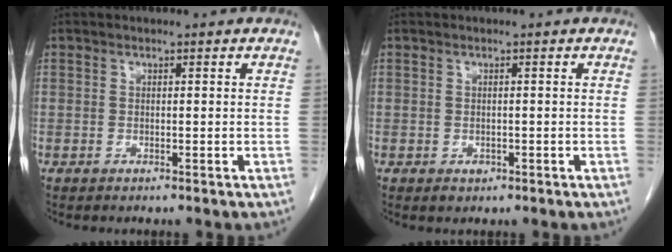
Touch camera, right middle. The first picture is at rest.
{"total": 1.1, "force": [-0.5, 0.8, 0.6], "torque": [-0.008, 0.001, -0.002]}